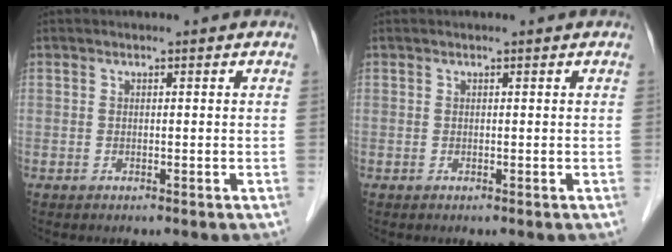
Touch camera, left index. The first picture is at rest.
{"total": 0.0}